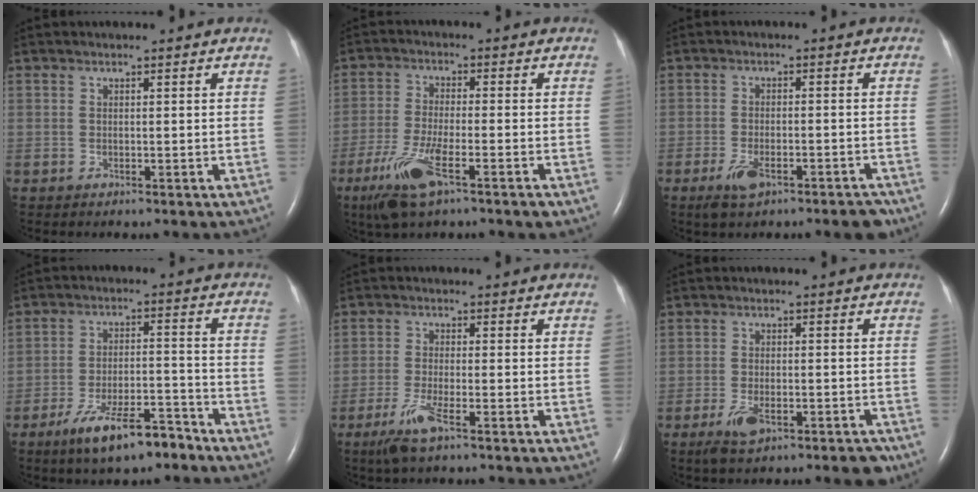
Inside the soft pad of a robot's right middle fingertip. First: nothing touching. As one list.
[{"total": 9.2, "force": [-5.2, 1.4, 7.5], "torque": [-0.161, -0.022, -0.093]}, {"total": 7.0, "force": [-4.8, 2.2, 4.7], "torque": [-0.075, -0.003, -0.074]}, {"total": 10.1, "force": [-7.3, 2.6, 6.4], "torque": [-0.116, -0.003, -0.124]}, {"total": 5.2, "force": [-3.3, 0.4, 4.0], "torque": [-0.095, -0.013, -0.065]}, {"total": 6.8, "force": [-4.5, 2.0, 4.7], "torque": [-0.076, -0.005, -0.069]}]